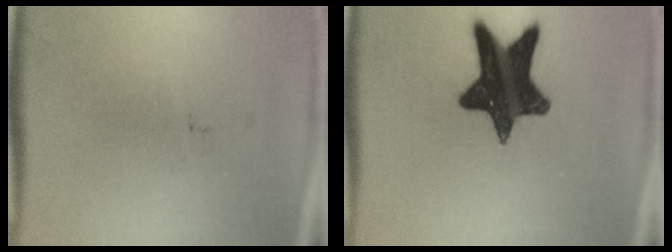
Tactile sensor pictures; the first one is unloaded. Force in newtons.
{"total": 15.6}